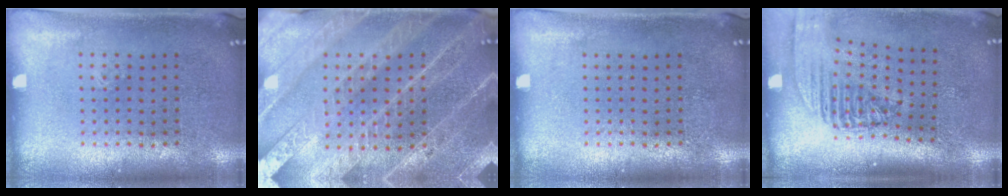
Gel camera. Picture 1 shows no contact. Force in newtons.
{"total": 4.1, "press": 3.8, "slide": 1.7}
{"total": 0.0}
{"total": 2.3, "press": 1.8, "slide": 1.5}